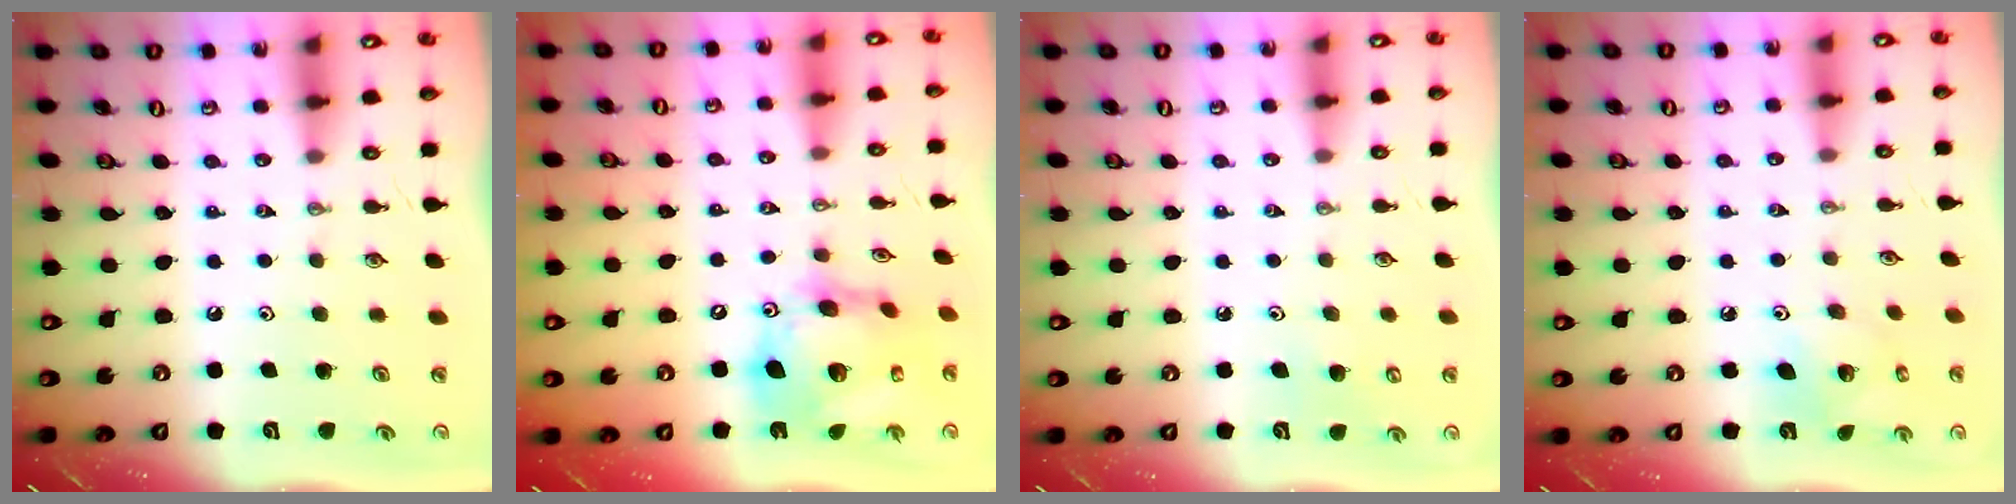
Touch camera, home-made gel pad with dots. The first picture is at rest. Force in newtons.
{"total": 18.9, "press": 18.8, "slide": 2.2}
{"total": 5.3, "press": 5.1, "slide": 1.6}
{"total": 6.8, "press": 6.8, "slide": 0.1}